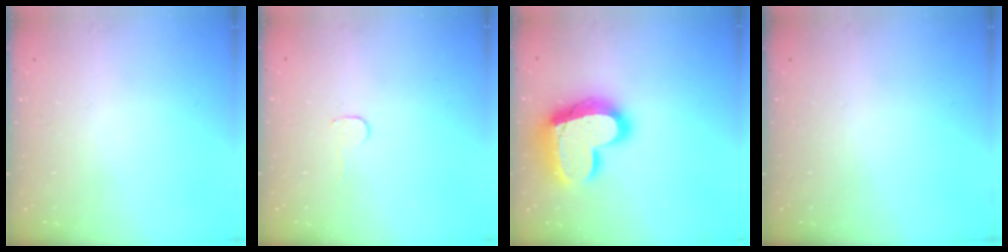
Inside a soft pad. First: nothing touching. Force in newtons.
{"total": 2.8, "press": 2.8, "slide": 0.2}
{"total": 21.4, "press": 21.3, "slide": 1.7}
{"total": 0.0}